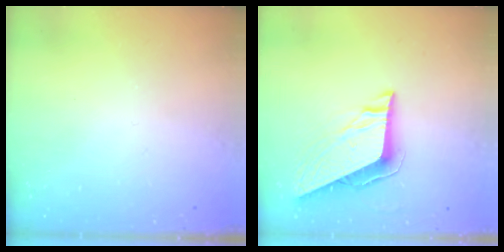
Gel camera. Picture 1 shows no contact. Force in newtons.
{"total": 8.9, "press": 8.8, "slide": 1.2}